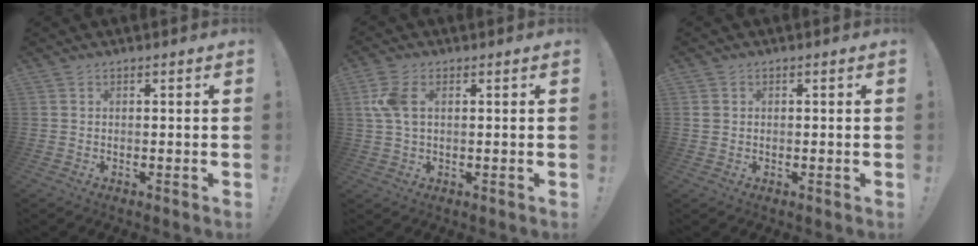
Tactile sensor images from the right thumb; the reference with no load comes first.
{"total": 6.8, "force": [1.6, 3.9, 5.3], "torque": [-0.117, 0.001, 0.027]}
{"total": 1.6, "force": [0.2, 1.4, 0.6], "torque": [-0.012, 0.005, 0.004]}